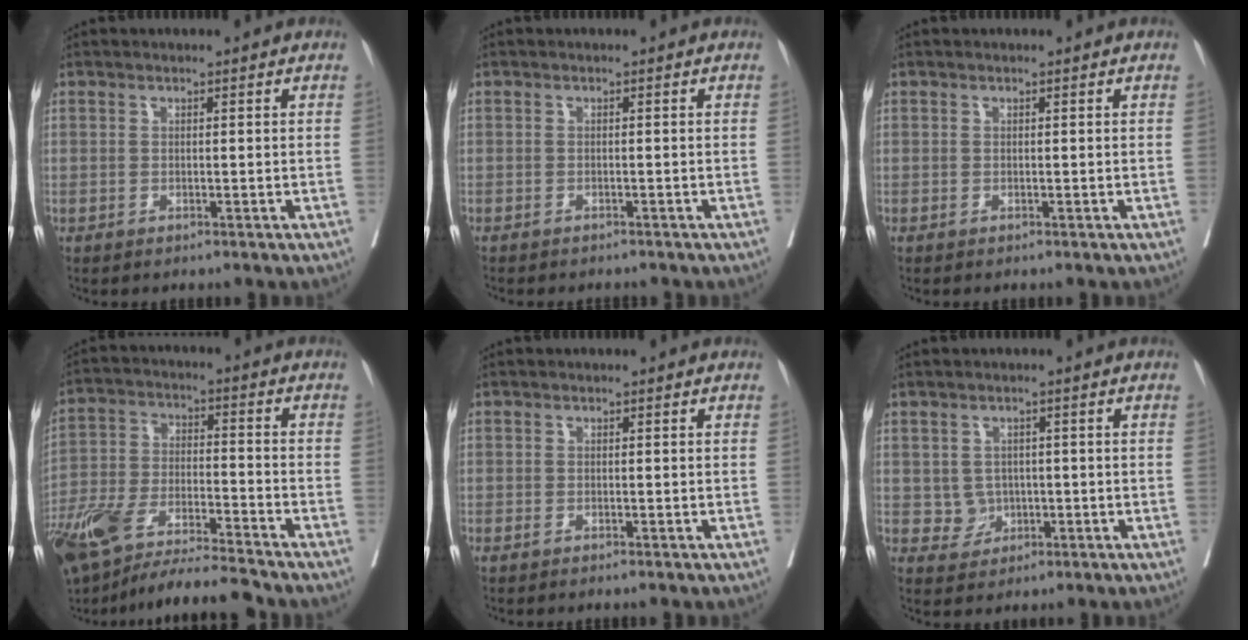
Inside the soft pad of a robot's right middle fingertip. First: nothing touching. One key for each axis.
{"total": 3.8, "fx": -3.4, "fy": 1.0, "fz": 1.3, "tx": -0.017, "ty": -0.004, "tz": -0.043}
{"total": 0.0}
{"total": 18.0, "fx": -15.2, "fy": 1.8, "fz": 9.4, "tx": -0.198, "ty": -0.025, "tz": -0.271}
{"total": 1.0, "fx": -0.8, "fy": 0.0, "fz": 0.6, "tx": -0.009, "ty": -0.001, "tz": -0.009}
{"total": 3.1, "fx": -0.2, "fy": 3.0, "fz": 0.9, "tx": -0.006, "ty": 0.004, "tz": 0.003}